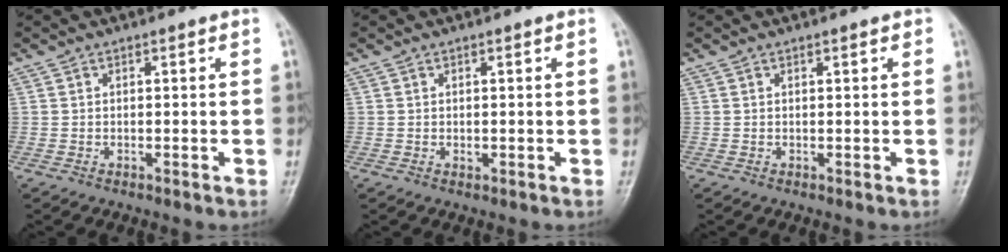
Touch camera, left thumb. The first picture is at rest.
{"total": 0.5, "force": [0.0, 0.4, 0.4], "torque": [-0.006, -0.002, 0.002]}
{"total": 0.7, "force": [0.4, 0.2, 0.5], "torque": [-0.008, 0.000, 0.004]}